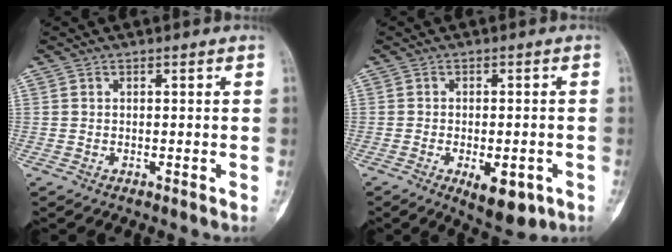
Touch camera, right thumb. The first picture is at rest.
{"total": 1.4, "force": [-0.6, 0.6, 1.1], "torque": [-0.020, 0.005, -0.006]}